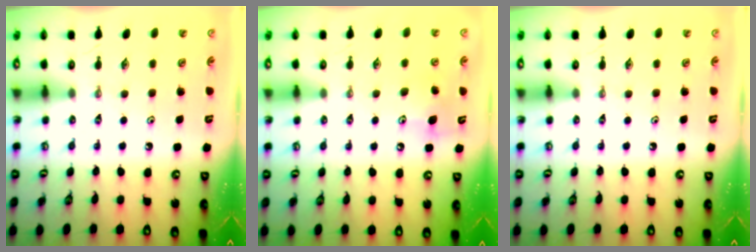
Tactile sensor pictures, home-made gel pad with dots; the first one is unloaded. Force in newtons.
{"total": 7.4, "press": 7.1, "slide": 2.2}
{"total": 0.0}